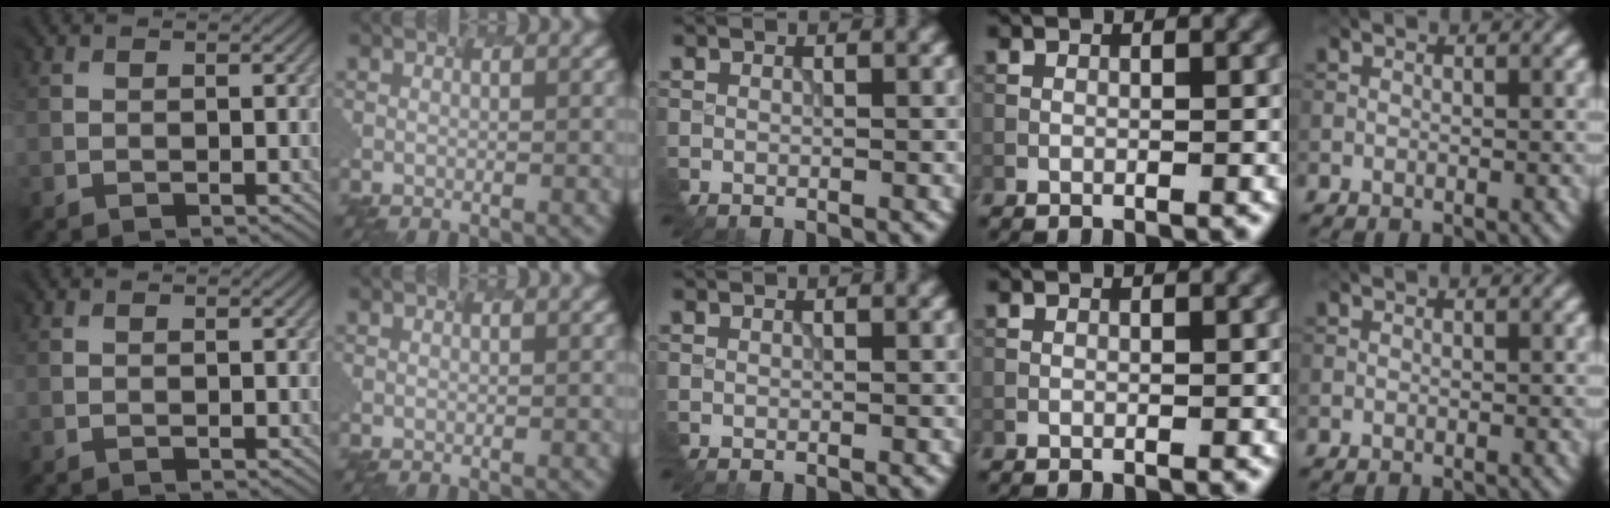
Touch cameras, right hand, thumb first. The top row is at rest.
{}